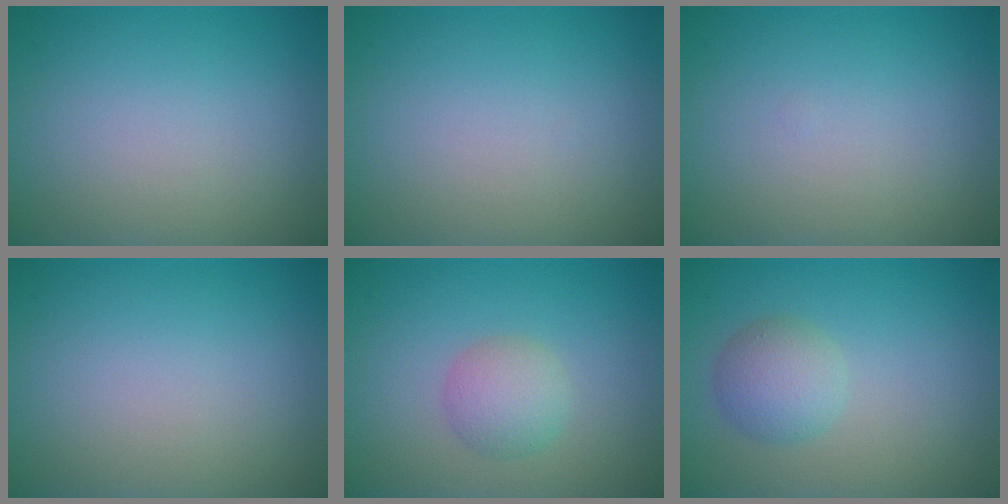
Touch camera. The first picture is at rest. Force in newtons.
{"total": 0.0}
{"total": 0.0}
{"total": 0.0}
{"total": 2.7, "press": 2.7, "slide": 0.1}
{"total": 2.9, "press": 2.9, "slide": 0.0}